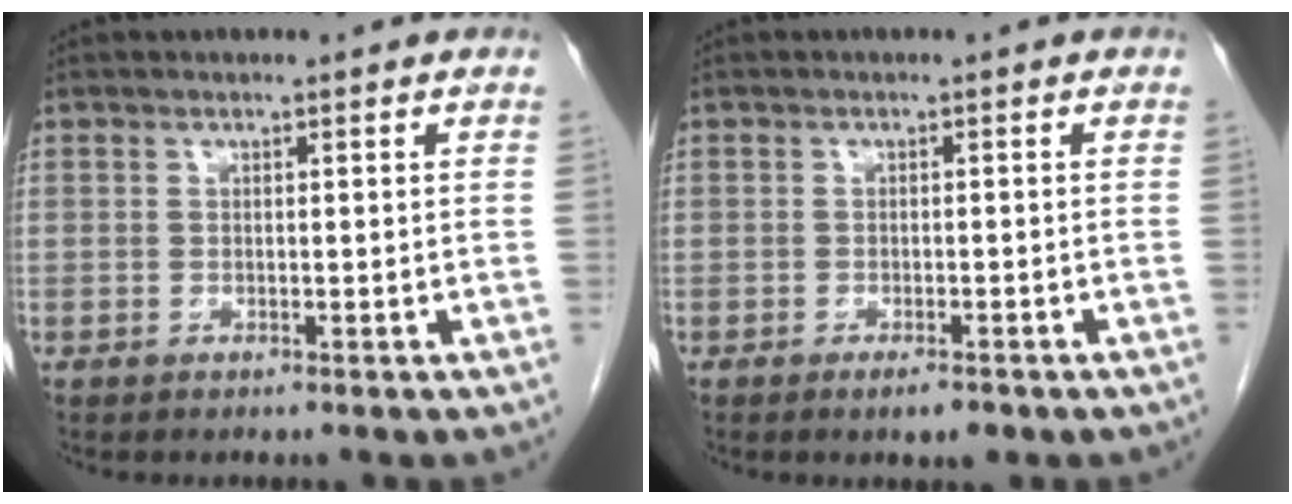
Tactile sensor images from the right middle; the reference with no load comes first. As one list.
[{"total": 2.4, "force": [-1.6, 0.7, 1.7], "torque": [-0.024, -0.001, -0.019]}]